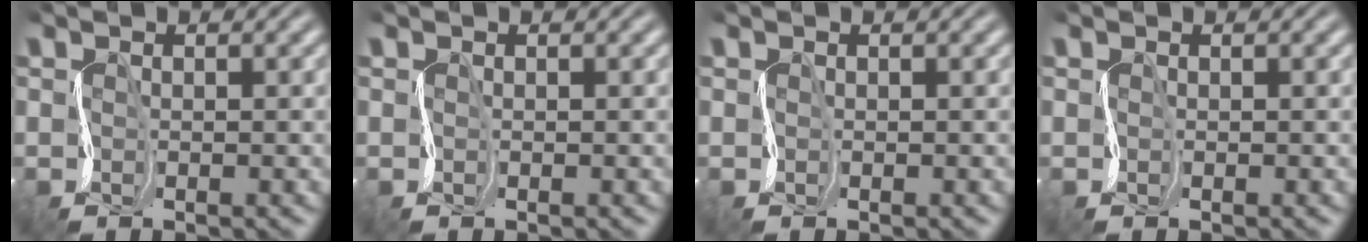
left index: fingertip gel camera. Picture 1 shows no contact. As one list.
[{"total": 0.0}, {"total": 0.0}, {"total": 0.0}]